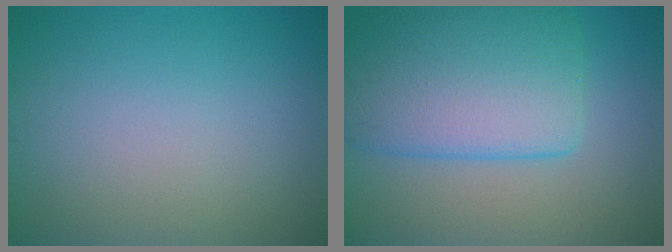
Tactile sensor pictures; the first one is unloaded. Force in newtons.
{"total": 8.7, "press": 8.7, "slide": 0.3}